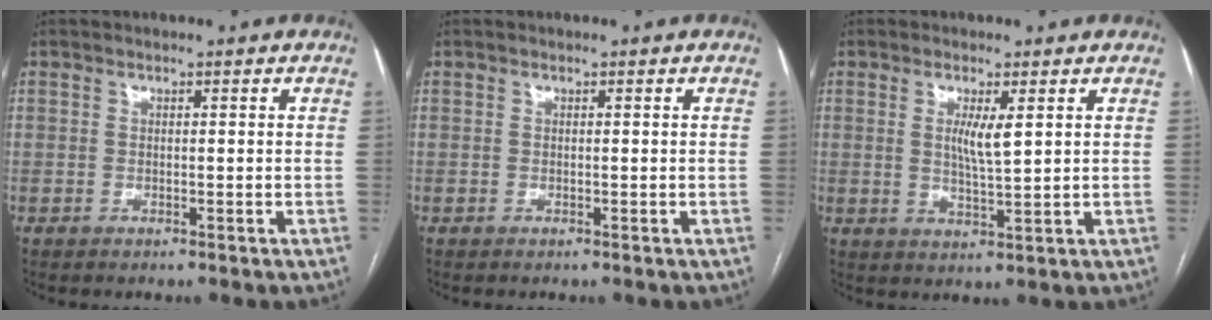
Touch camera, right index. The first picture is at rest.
{"total": 0.0}
{"total": 4.1, "force": [1.2, 0.4, 3.9], "torque": [-0.074, -0.007, 0.023]}